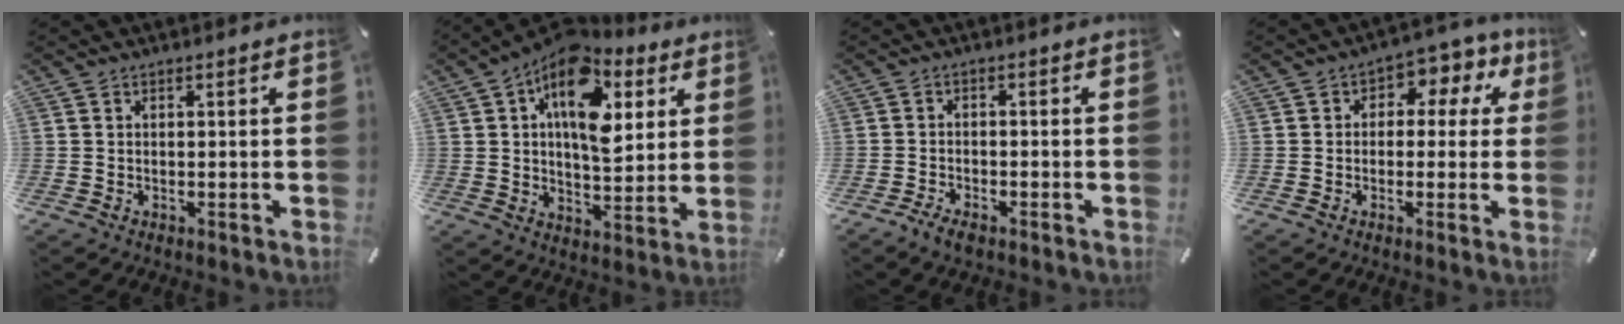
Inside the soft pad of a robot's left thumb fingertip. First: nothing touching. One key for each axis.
{"total": 17.4, "fx": 7.5, "fy": 9.9, "fz": 12.2, "tx": -0.184, "ty": -0.032, "tz": 0.129}
{"total": 2.8, "fx": -2.3, "fy": 1.0, "fz": 1.3, "tx": -0.028, "ty": 0.009, "tz": -0.045}
{"total": 6.1, "fx": 0.9, "fy": 4.6, "fz": 3.9, "tx": -0.050, "ty": 0.002, "tz": 0.007}